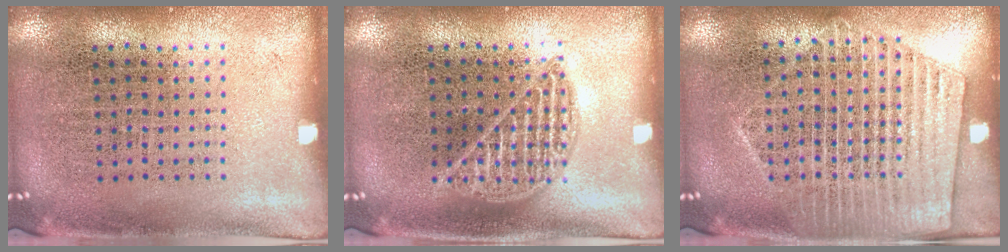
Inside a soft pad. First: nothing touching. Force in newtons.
{"total": 1.0, "press": 1.0, "slide": 0.1}
{"total": 2.0, "press": 1.8, "slide": 0.9}